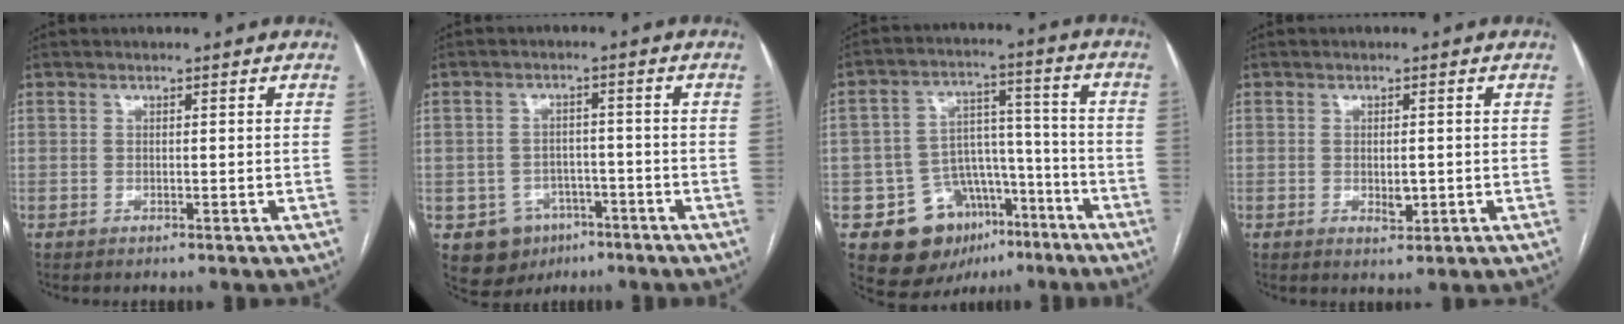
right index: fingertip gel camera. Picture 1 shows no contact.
{"total": 6.8, "force": [-3.5, 5.6, 1.5], "torque": [-0.024, 0.011, -0.041]}
{"total": 13.6, "force": [-7.4, 10.0, 5.4], "torque": [-0.067, 0.059, -0.101]}
{"total": 2.4, "force": [-0.3, 1.1, 2.0], "torque": [-0.035, -0.003, 0.001]}